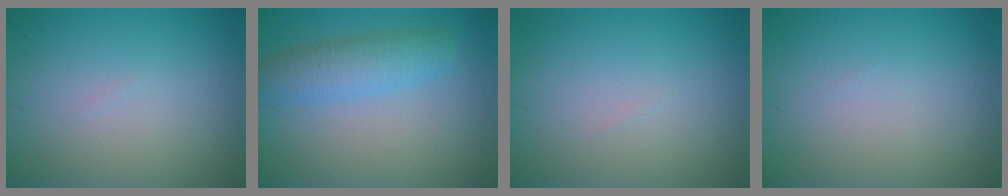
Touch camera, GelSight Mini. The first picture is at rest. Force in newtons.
{"total": 3.9, "press": 3.9, "slide": 0.1}
{"total": 0.0}
{"total": 0.0}